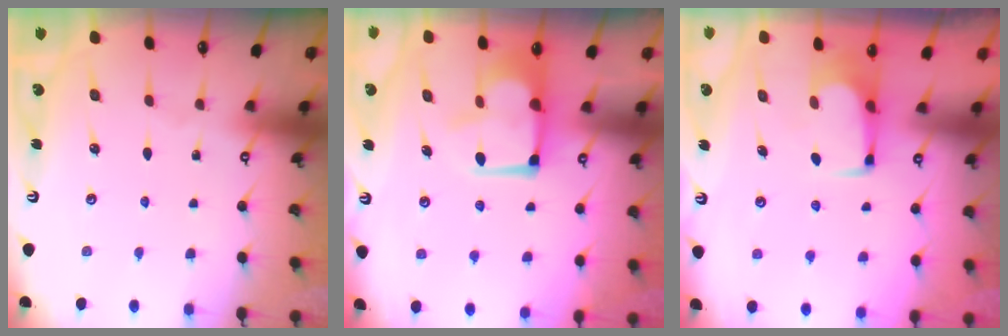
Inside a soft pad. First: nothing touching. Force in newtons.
{"total": 6.9, "press": 6.8, "slide": 0.8}
{"total": 3.7, "press": 3.7, "slide": 0.3}